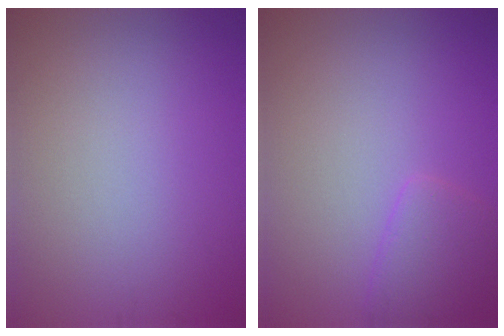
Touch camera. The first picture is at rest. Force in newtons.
{"total": 2.1, "press": 2.1, "slide": 0.2}